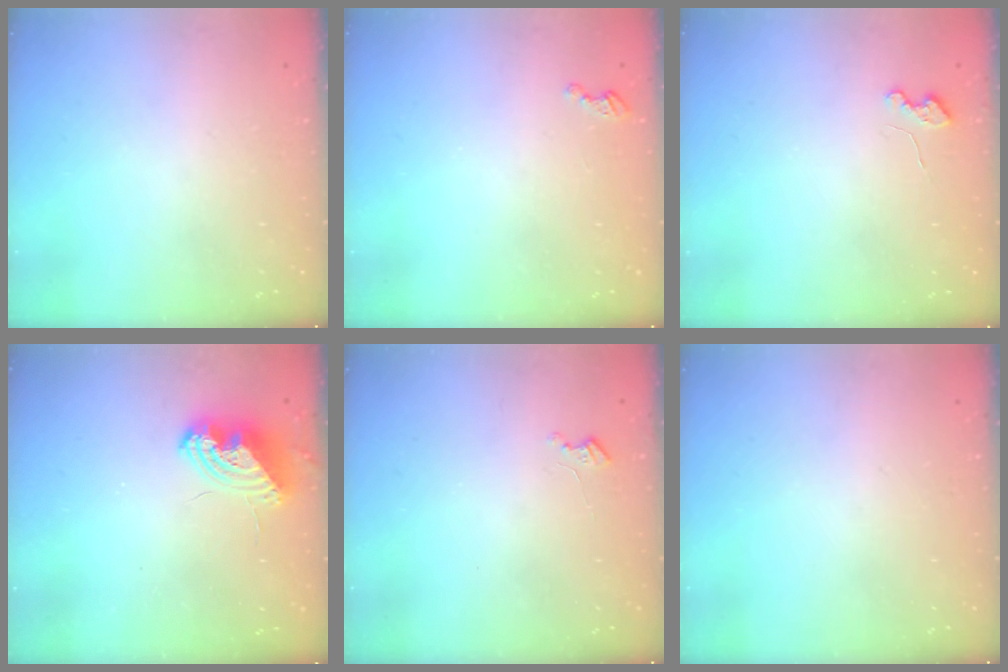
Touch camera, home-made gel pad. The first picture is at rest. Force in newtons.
{"total": 2.8, "press": 2.8, "slide": 0.4}
{"total": 3.6, "press": 3.6, "slide": 0.4}
{"total": 9.6, "press": 9.6, "slide": 0.3}
{"total": 2.7, "press": 2.7, "slide": 0.3}
{"total": 0.0}